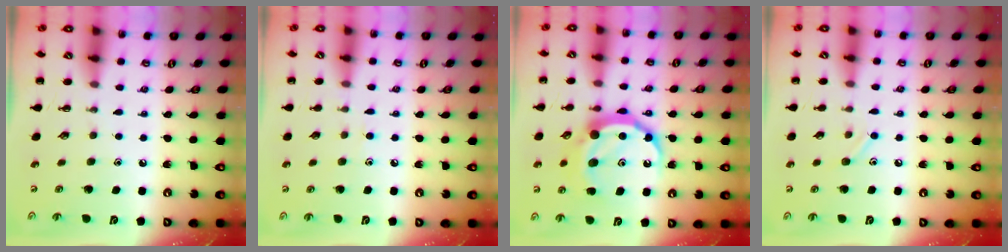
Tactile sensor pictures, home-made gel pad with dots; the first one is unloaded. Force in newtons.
{"total": 5.8, "press": 5.4, "slide": 2.1}
{"total": 15.0, "press": 14.9, "slide": 1.0}
{"total": 7.0, "press": 6.8, "slide": 1.9}